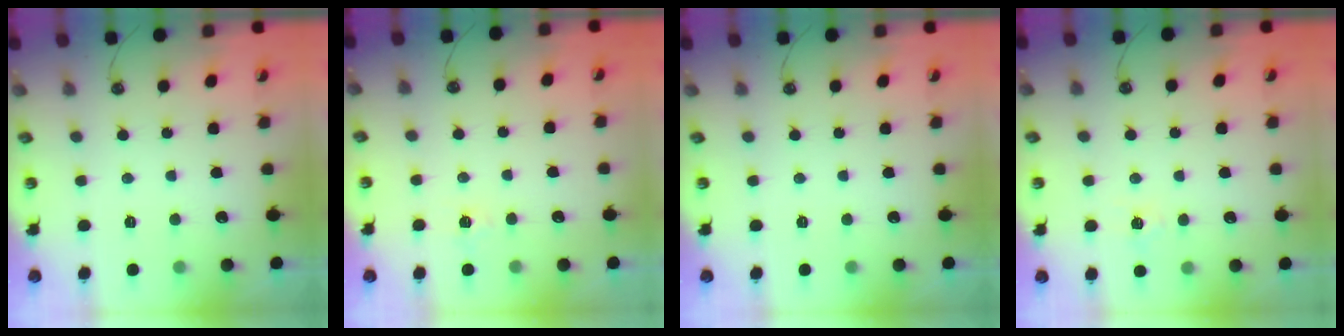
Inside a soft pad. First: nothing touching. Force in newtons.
{"total": 4.3, "press": 4.2, "slide": 0.7}
{"total": 0.0}
{"total": 4.2, "press": 4.2, "slide": 0.5}